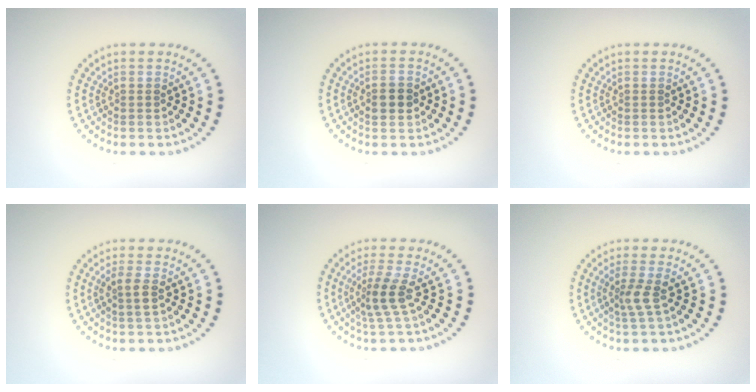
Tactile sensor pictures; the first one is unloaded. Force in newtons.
{"total": 2.3, "press": 2.3, "slide": 0.0}
{"total": 0.0}
{"total": 1.5, "press": 1.3, "slide": 0.7}
{"total": 2.6, "press": 1.7, "slide": 1.9}
{"total": 2.0, "press": 1.3, "slide": 1.5}